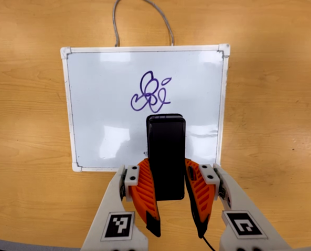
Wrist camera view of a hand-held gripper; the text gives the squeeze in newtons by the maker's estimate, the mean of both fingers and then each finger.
{"total": 9.5, "left": 6.7, "right": 12.2}